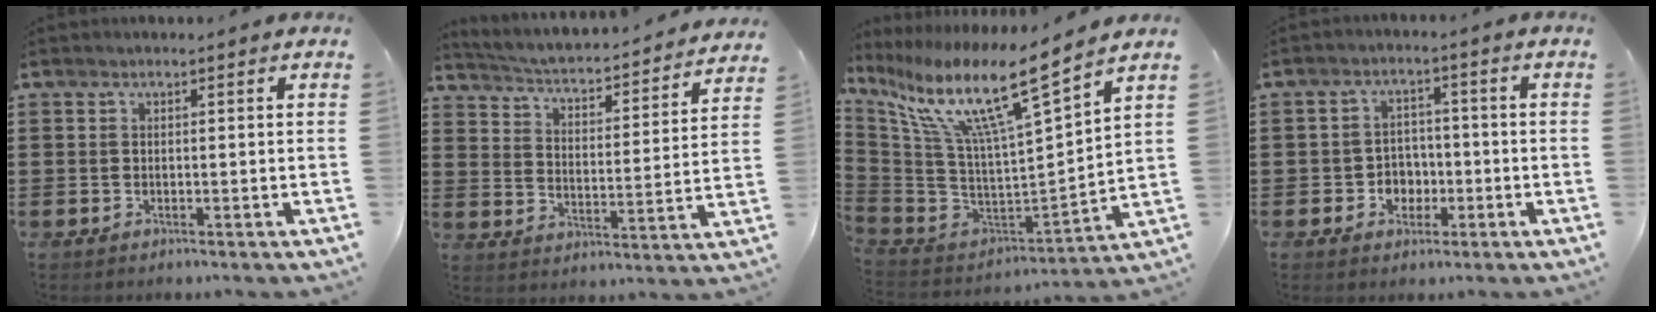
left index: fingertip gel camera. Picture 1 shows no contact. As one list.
[{"total": 2.5, "force": [2.3, -0.2, 0.7], "torque": [-0.033, -0.033, 0.027]}, {"total": 13.7, "force": [8.8, 1.4, 10.4], "torque": [-0.222, -0.065, 0.138]}, {"total": 3.7, "force": [-1.3, 3.2, 1.4], "torque": [-0.027, 0.002, -0.031]}]